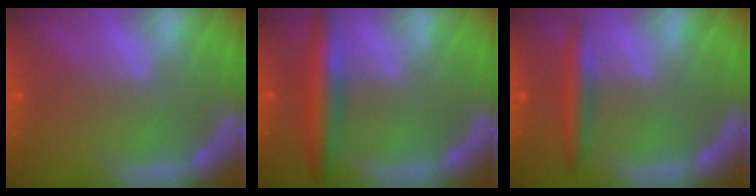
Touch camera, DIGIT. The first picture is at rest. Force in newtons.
{"total": 5.0}
{"total": 3.0}